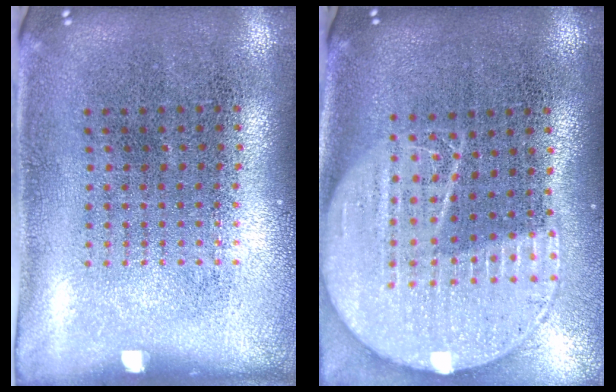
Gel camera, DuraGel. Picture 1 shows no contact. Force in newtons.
{"total": 2.1, "press": 1.8, "slide": 1.0}